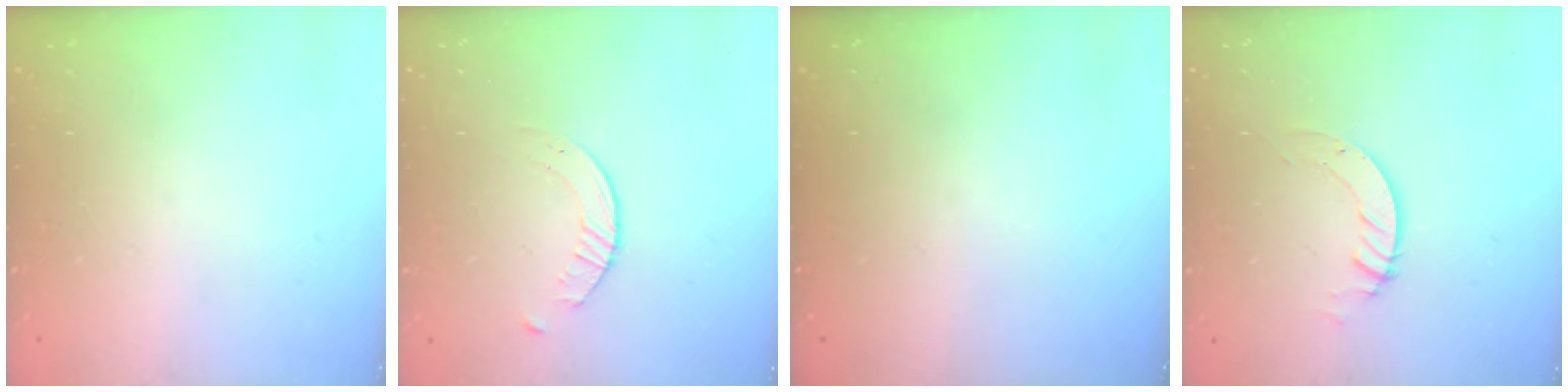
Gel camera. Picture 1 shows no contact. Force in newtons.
{"total": 1.6, "press": 1.6, "slide": 0.3}
{"total": 0.0}
{"total": 3.8, "press": 3.8, "slide": 0.4}